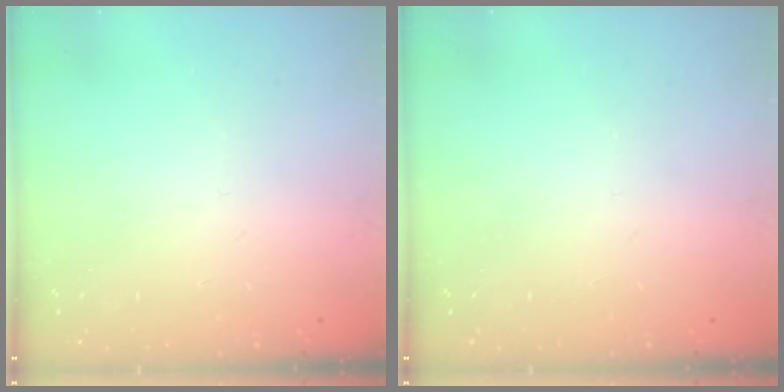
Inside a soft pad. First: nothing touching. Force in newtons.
{"total": 0.0}